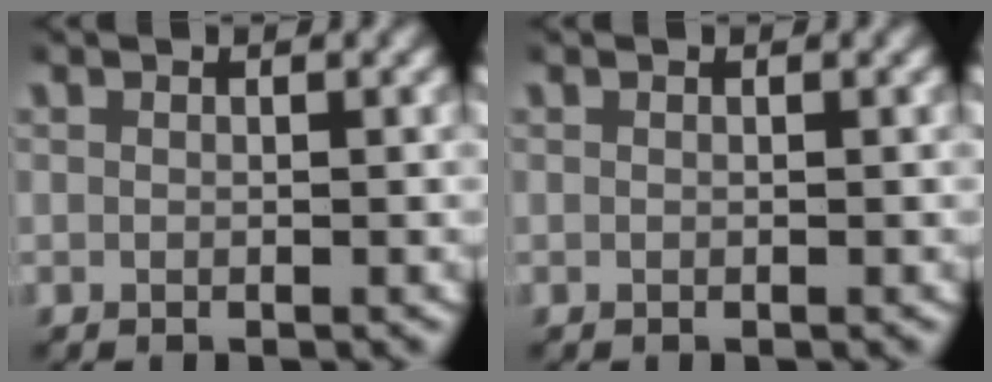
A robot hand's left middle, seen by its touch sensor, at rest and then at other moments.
{"total": 0.0}